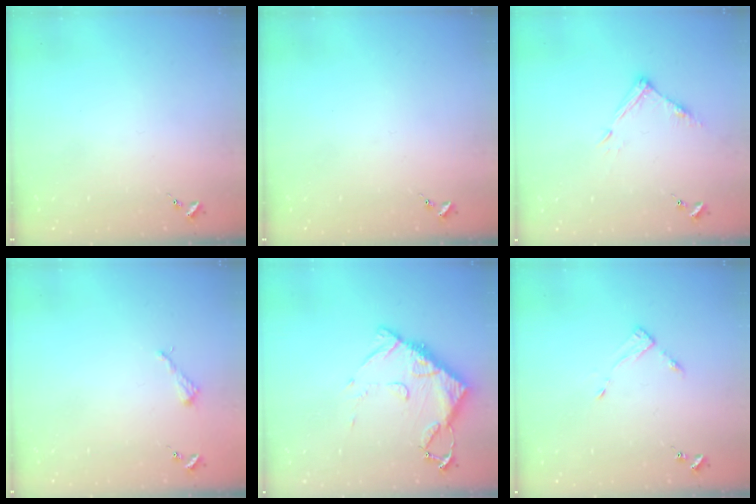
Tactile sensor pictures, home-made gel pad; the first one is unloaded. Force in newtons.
{"total": 0.0}
{"total": 8.0, "press": 8.0, "slide": 0.4}
{"total": 2.6, "press": 2.6, "slide": 0.3}
{"total": 11.5, "press": 11.5, "slide": 1.1}
{"total": 3.5, "press": 3.5, "slide": 0.4}